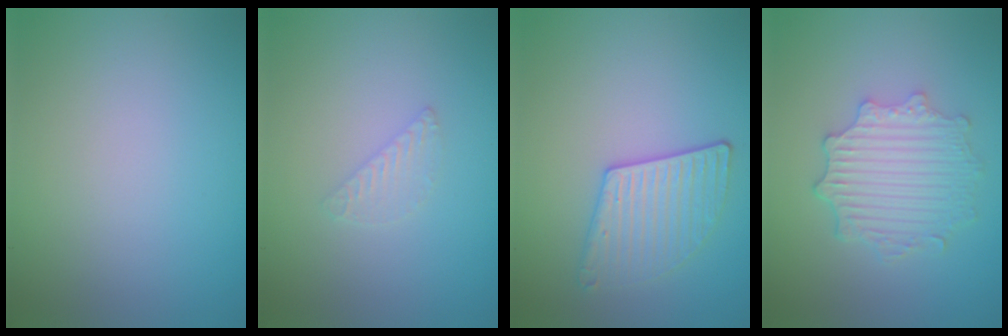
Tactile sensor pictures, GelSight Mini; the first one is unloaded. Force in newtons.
{"total": 1.1, "press": 1.1, "slide": 0.1}
{"total": 3.0, "press": 2.9, "slide": 0.7}
{"total": 4.5, "press": 3.6, "slide": 2.7}